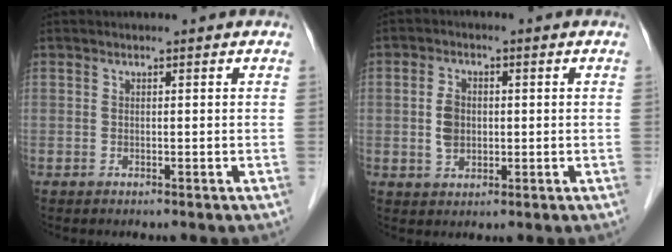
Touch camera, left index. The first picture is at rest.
{"total": 4.2, "force": [0.0, 2.9, 3.0], "torque": [-0.067, 0.006, 0.003]}